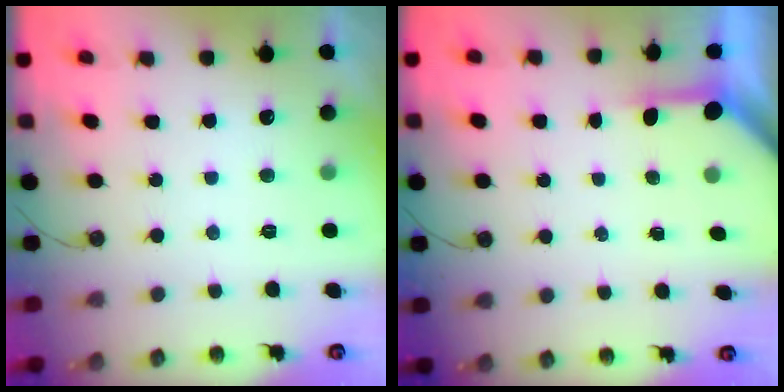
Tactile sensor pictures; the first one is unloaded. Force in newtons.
{"total": 3.4, "press": 3.3, "slide": 0.4}